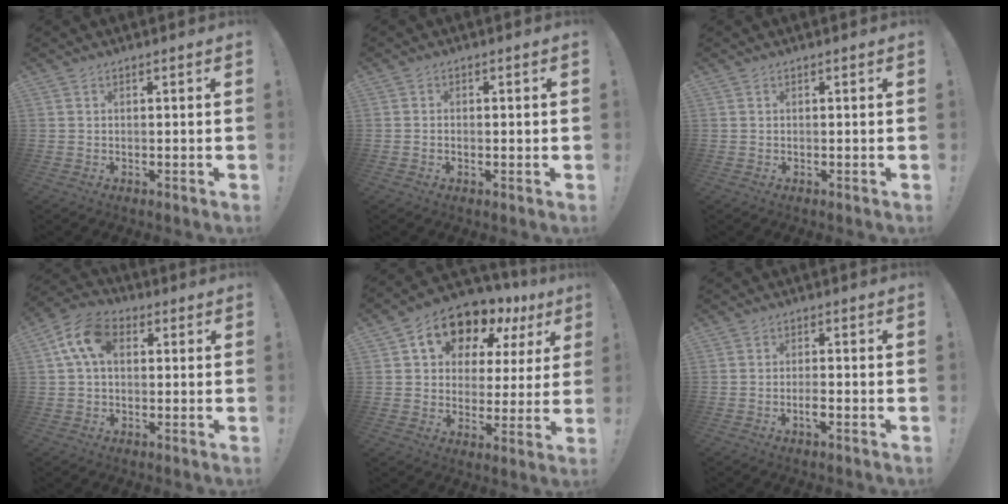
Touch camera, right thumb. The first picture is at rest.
{"total": 0.9, "force": [-0.4, 0.7, 0.5], "torque": [-0.015, 0.007, -0.005]}
{"total": 0.0}
{"total": 11.2, "force": [2.9, 7.1, 8.2], "torque": [-0.159, 0.008, 0.057]}
{"total": 13.0, "force": [9.0, 7.6, 5.7], "torque": [-0.096, -0.068, 0.158]}
{"total": 2.5, "force": [-1.3, 0.4, 2.1], "torque": [-0.042, 0.002, -0.021]}